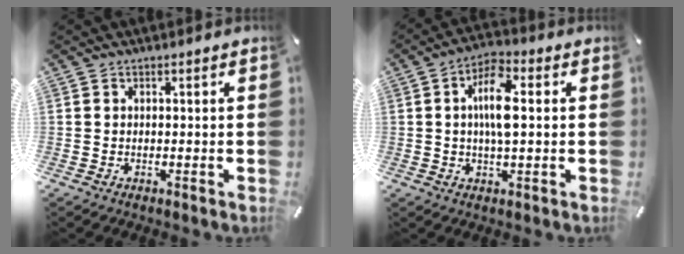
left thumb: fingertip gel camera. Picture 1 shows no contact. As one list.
[{"total": 9.3, "force": [1.1, 3.8, 8.5], "torque": [-0.164, 0.004, 0.014]}]